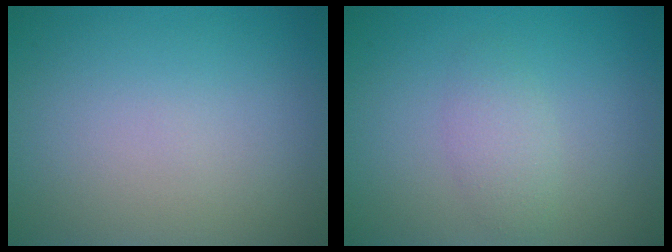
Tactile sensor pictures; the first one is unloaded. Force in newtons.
{"total": 1.9, "press": 1.9, "slide": 0.0}